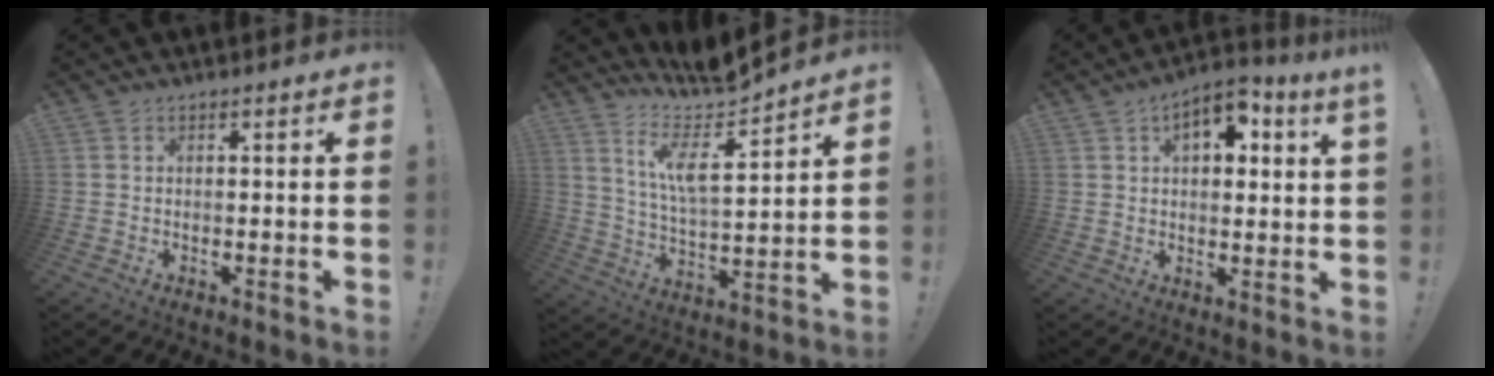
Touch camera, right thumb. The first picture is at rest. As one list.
[{"total": 11.8, "force": [8.6, 1.4, 7.9], "torque": [-0.162, -0.071, 0.144]}, {"total": 7.7, "force": [3.7, 2.8, 6.1], "torque": [-0.085, -0.010, 0.059]}]